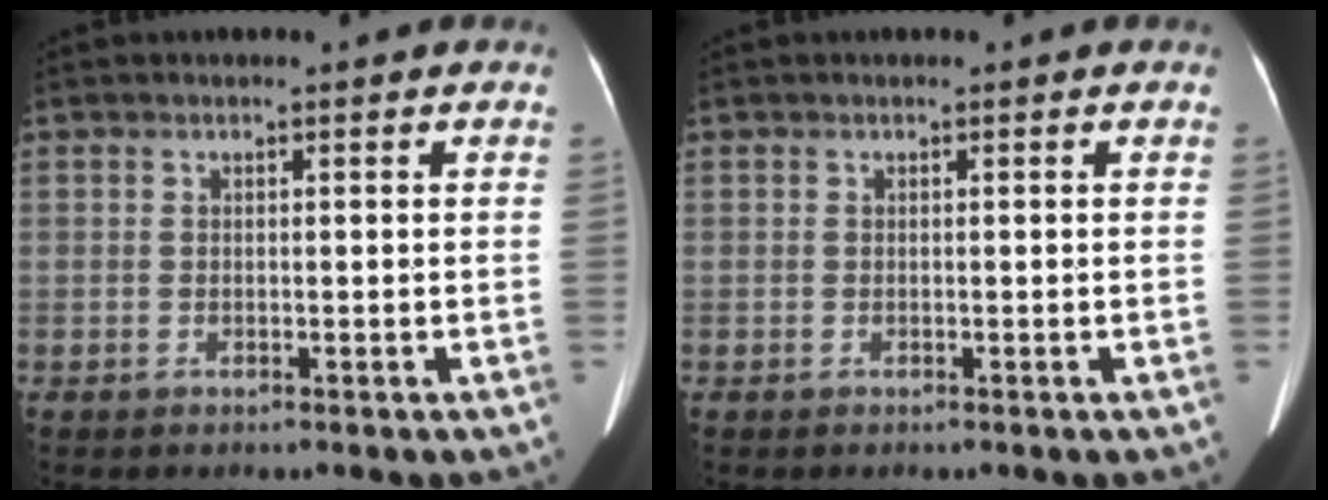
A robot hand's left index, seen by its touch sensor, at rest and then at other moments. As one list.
[{"total": 0.0}]